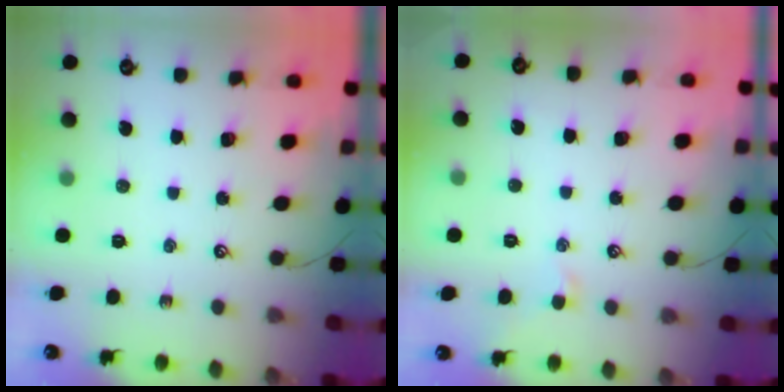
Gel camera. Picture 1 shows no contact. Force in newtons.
{"total": 1.0, "press": 0.8, "slide": 0.6}